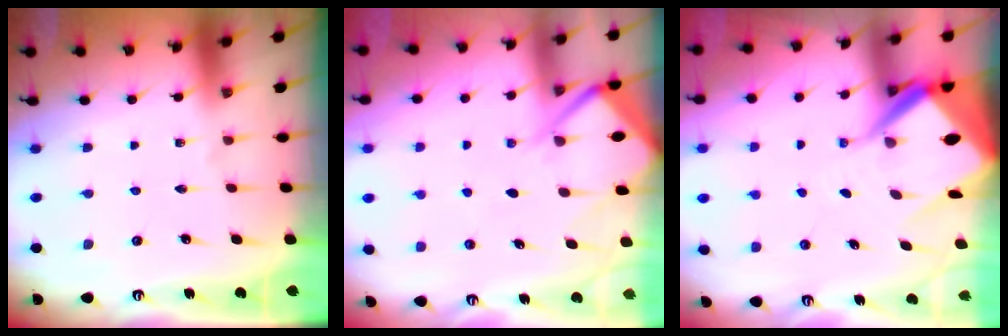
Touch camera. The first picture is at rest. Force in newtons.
{"total": 8.5, "press": 8.5, "slide": 0.7}
{"total": 10.7, "press": 10.7, "slide": 1.1}